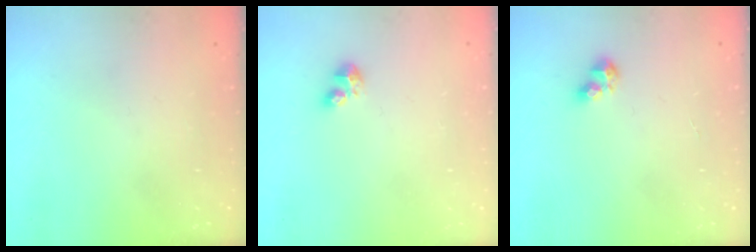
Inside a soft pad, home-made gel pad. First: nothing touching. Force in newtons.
{"total": 2.3, "press": 2.2, "slide": 0.5}
{"total": 3.5, "press": 3.5, "slide": 0.3}